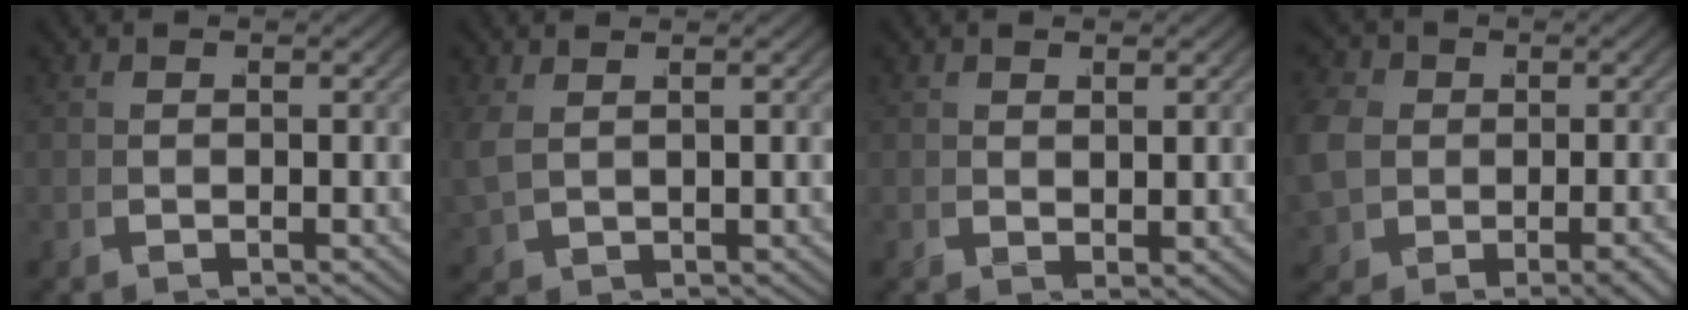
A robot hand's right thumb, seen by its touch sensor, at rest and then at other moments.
{"total": 2.4, "force": [1.4, 1.4, 1.3], "torque": [-0.036, 0.001, 0.033]}
{"total": 1.5, "force": [1.3, 0.4, 0.5], "torque": [-0.004, 0.002, 0.029]}
{"total": 5.7, "force": [-0.3, 4.7, 3.2], "torque": [-0.082, -0.019, 0.002]}